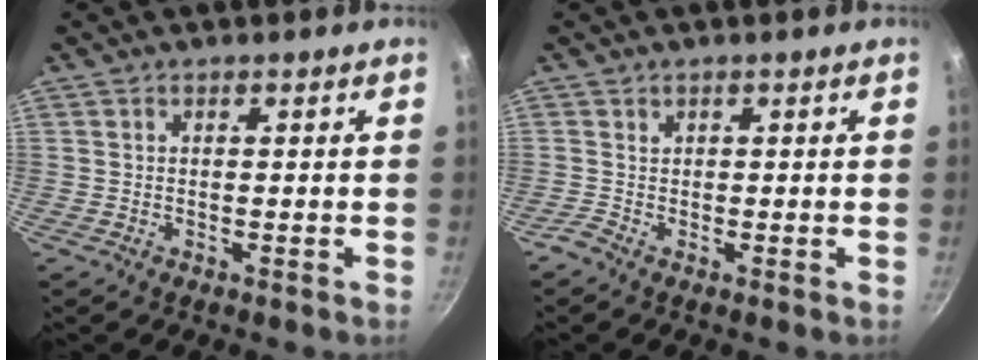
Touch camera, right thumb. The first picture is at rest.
{"total": 0.9, "force": [-0.5, 0.8, 0.2], "torque": [-0.001, 0.006, -0.010]}